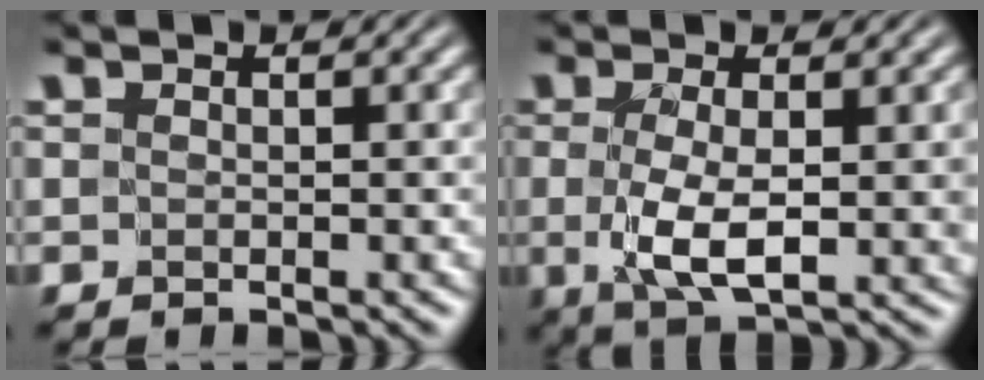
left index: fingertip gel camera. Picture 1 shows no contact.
{"total": 5.4, "force": [-0.6, 2.0, 5.0], "torque": [-0.099, -0.009, -0.008]}